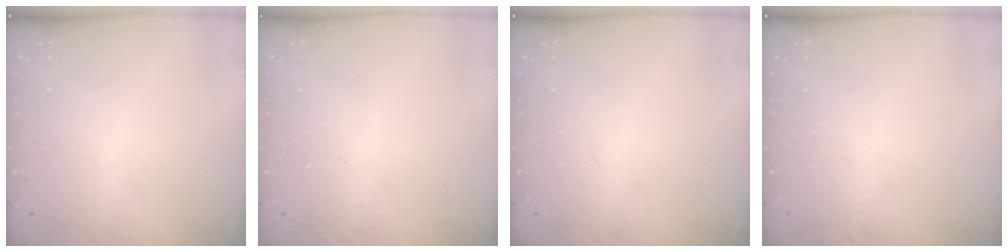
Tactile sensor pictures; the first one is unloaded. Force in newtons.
{"total": 0.0}
{"total": 0.0}
{"total": 0.0}